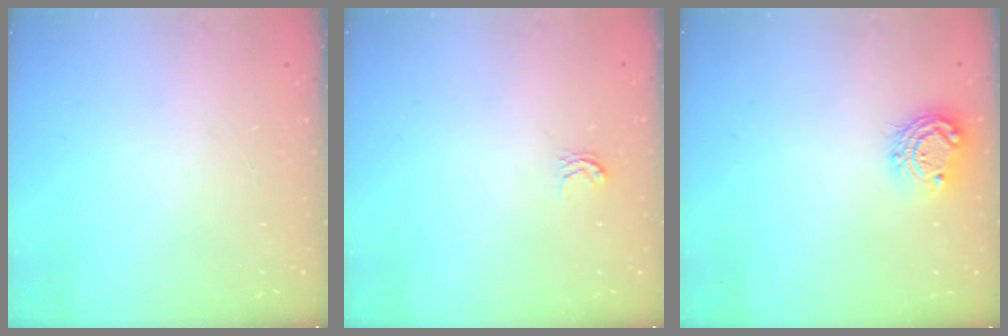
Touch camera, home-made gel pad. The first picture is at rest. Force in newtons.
{"total": 3.0, "press": 3.0, "slide": 0.4}
{"total": 9.2, "press": 9.2, "slide": 0.4}